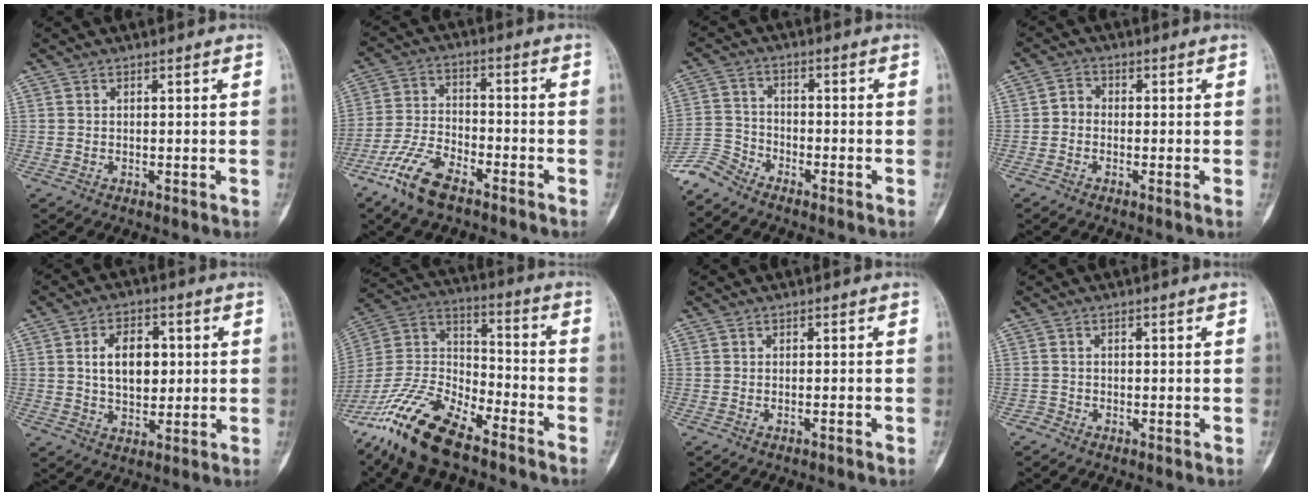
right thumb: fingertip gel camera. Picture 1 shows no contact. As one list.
[{"total": 10.2, "force": [-6.9, 3.9, 6.4], "torque": [-0.142, 0.032, -0.137]}, {"total": 5.4, "force": [-5.2, 1.3, 0.9], "torque": [-0.025, 0.016, -0.113]}, {"total": 2.4, "force": [-0.8, 1.6, 1.7], "torque": [-0.023, 0.005, -0.030]}, {"total": 9.6, "force": [1.6, 6.2, 7.1], "torque": [-0.087, 0.002, 0.029]}, {"total": 18.9, "force": [-13.8, 6.5, 11.2], "torque": [-0.230, 0.063, -0.262]}, {"total": 0.7, "force": [-0.5, 0.0, 0.5], "torque": [-0.014, 0.007, -0.003]}, {"total": 1.1, "force": [-0.7, 0.7, -0.3], "torque": [0.016, 0.006, -0.022]}]